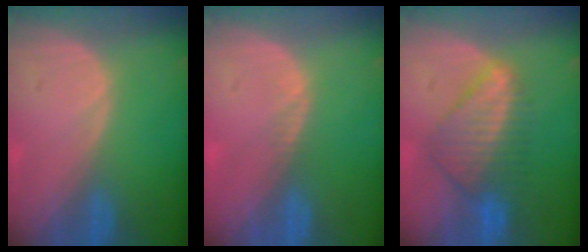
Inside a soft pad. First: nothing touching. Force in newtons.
{"total": 0.7, "press": 0.6, "slide": 0.4}
{"total": 7.6, "press": 7.1, "slide": 2.7}